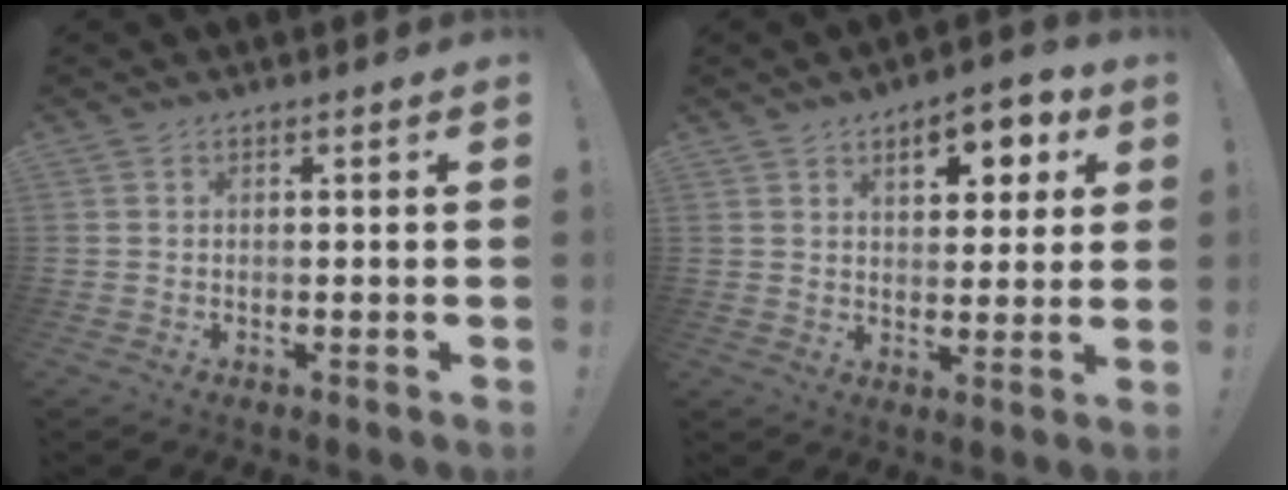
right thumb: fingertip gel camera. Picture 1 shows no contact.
{"total": 10.0, "force": [4.6, 5.3, 7.2], "torque": [-0.089, -0.015, 0.074]}